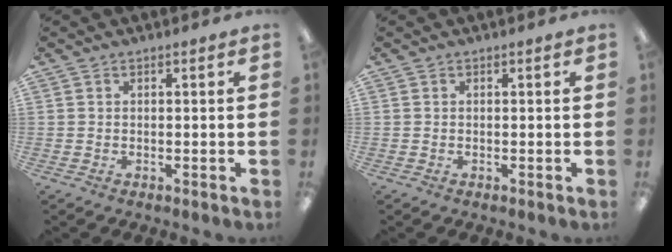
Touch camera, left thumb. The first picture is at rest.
{"total": 0.0}